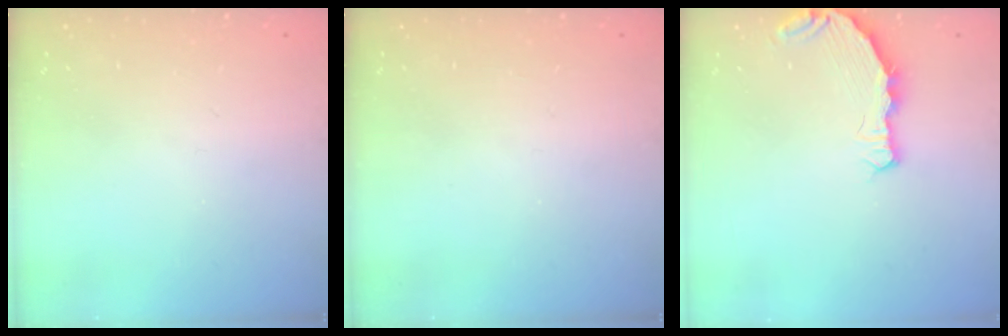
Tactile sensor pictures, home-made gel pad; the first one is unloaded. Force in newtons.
{"total": 0.0}
{"total": 7.3, "press": 5.6, "slide": 4.7}